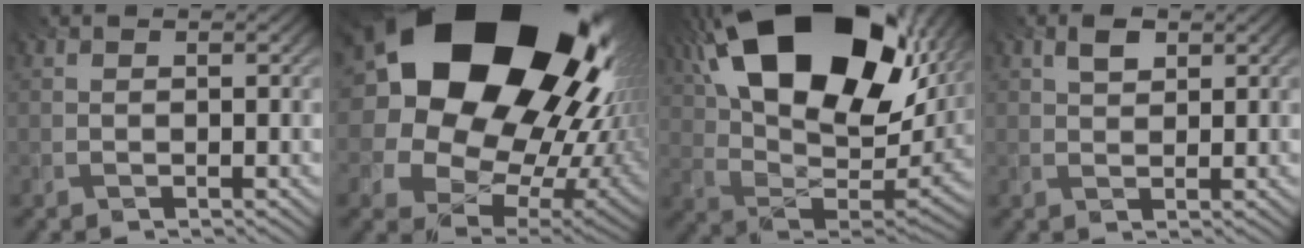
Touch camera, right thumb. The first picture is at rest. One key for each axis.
{"total": 27.0, "fx": 9.6, "fy": 21.2, "fz": 13.7, "tx": -0.303, "ty": -0.004, "tz": 0.164}
{"total": 23.3, "fx": 10.6, "fy": 13.1, "fz": 16.1, "tx": -0.319, "ty": 0.041, "tz": 0.180}
{"total": 2.4, "fx": 1.3, "fy": 1.3, "fz": 1.5, "tx": -0.031, "ty": 0.003, "tz": 0.023}